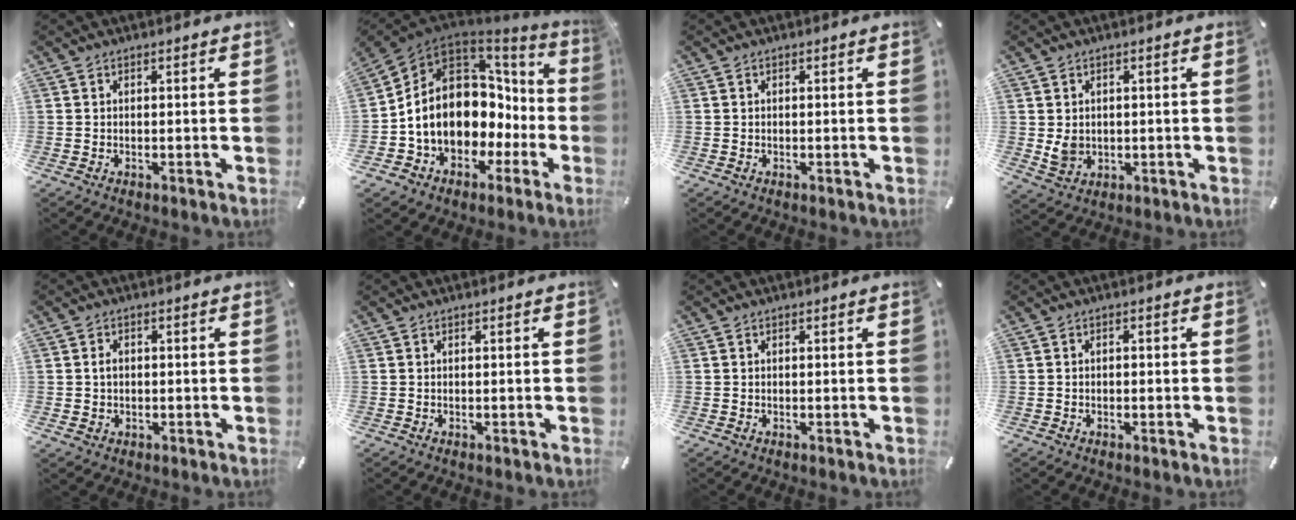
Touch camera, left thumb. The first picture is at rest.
{"total": 16.0, "force": [0.5, 12.4, 10.1], "torque": [-0.207, -0.025, 0.016]}
{"total": 0.0}
{"total": 4.2, "force": [0.5, 3.8, 1.8], "torque": [-0.033, -0.006, 0.007]}
{"total": 2.7, "force": [0.2, 2.3, 1.4], "torque": [-0.032, 0.007, 0.000]}
{"total": 0.0}
{"total": 0.0}
{"total": 0.7, "force": [-0.4, 0.5, 0.4], "torque": [-0.007, 0.002, -0.009]}